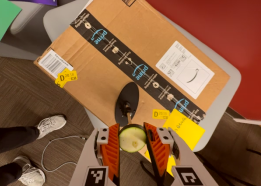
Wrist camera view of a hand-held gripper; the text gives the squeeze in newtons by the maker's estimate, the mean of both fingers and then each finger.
{"total": 10.5, "left": 10.7, "right": 10.2}